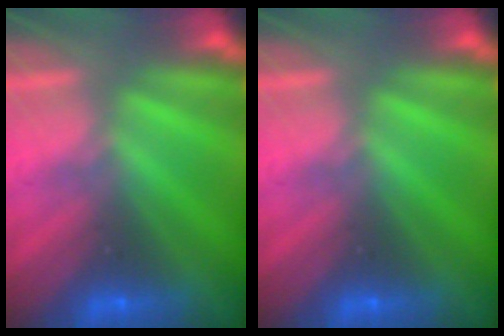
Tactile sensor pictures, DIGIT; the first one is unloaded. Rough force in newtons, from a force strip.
{"total": 0.0}